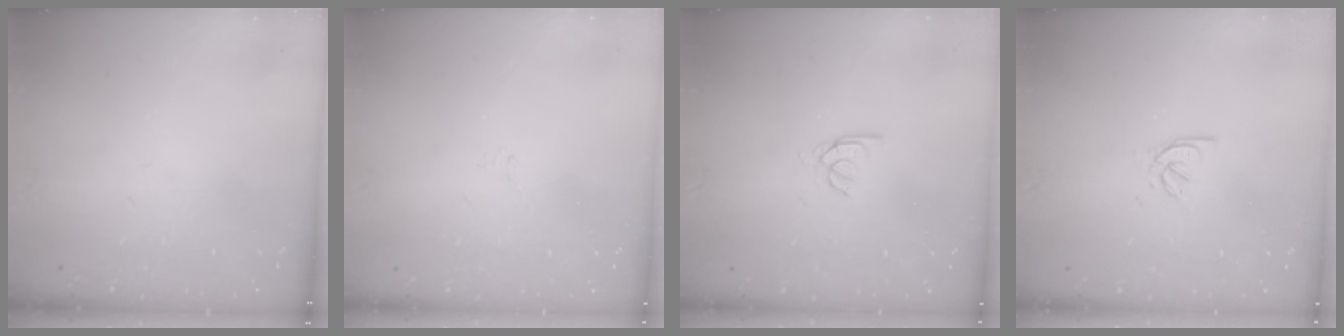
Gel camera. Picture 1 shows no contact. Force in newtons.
{"total": 1.5, "press": 1.4, "slide": 0.3}
{"total": 2.6, "press": 2.6, "slide": 0.2}
{"total": 3.2, "press": 3.2, "slide": 0.7}